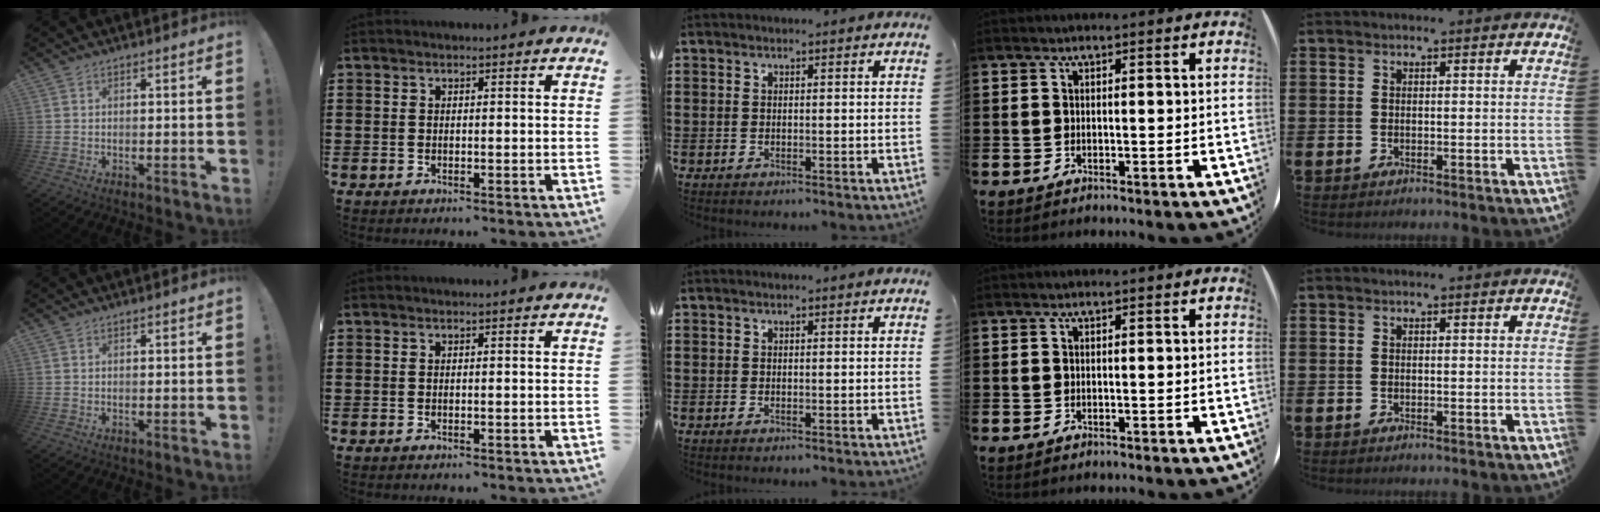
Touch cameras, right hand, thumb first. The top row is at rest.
{}